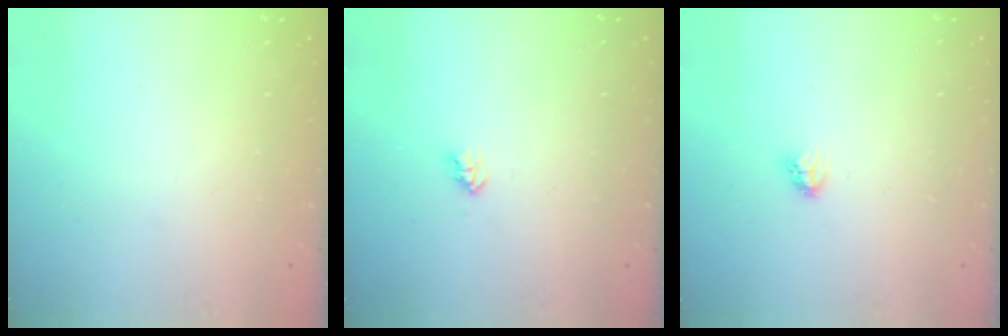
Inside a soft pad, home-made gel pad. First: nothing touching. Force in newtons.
{"total": 2.7, "press": 2.7, "slide": 0.4}
{"total": 2.8, "press": 2.8, "slide": 0.3}